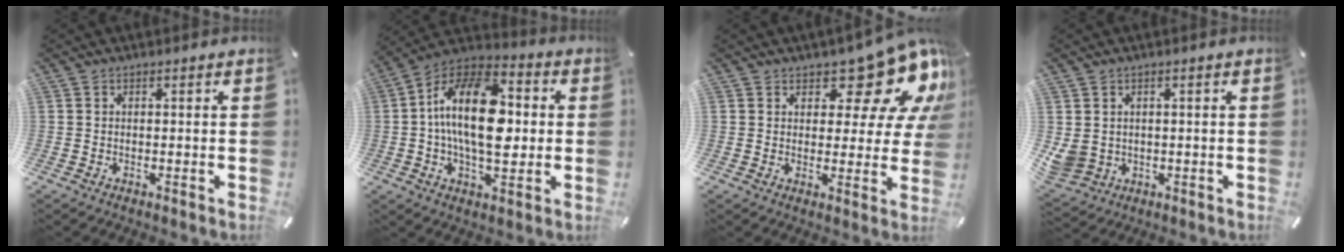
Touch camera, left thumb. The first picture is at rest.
{"total": 20.2, "force": [0.8, 11.3, 16.7], "torque": [-0.317, 0.005, 0.007]}
{"total": 14.8, "force": [9.7, 6.7, 8.8], "torque": [-0.104, -0.079, 0.159]}
{"total": 4.6, "force": [1.0, 4.3, 1.3], "torque": [-0.037, -0.002, 0.019]}